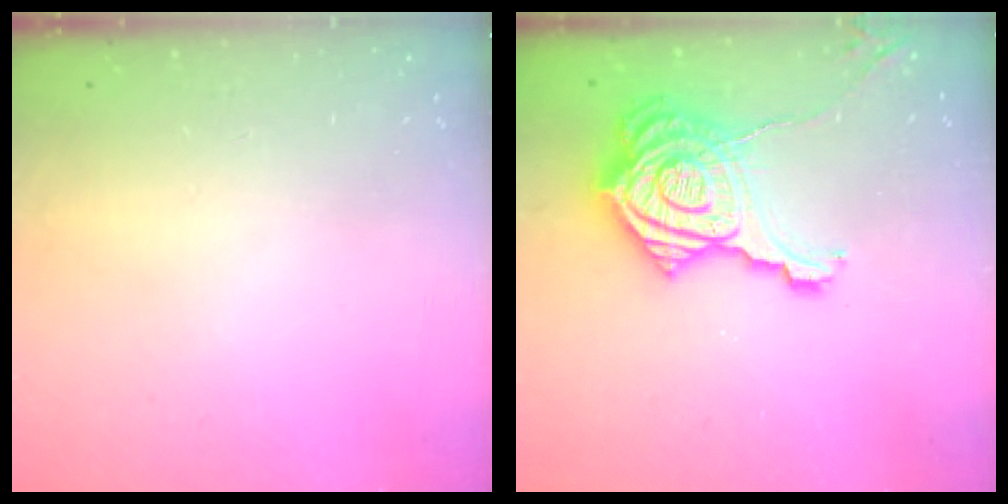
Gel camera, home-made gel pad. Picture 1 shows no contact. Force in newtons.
{"total": 23.1, "press": 23.0, "slide": 2.2}